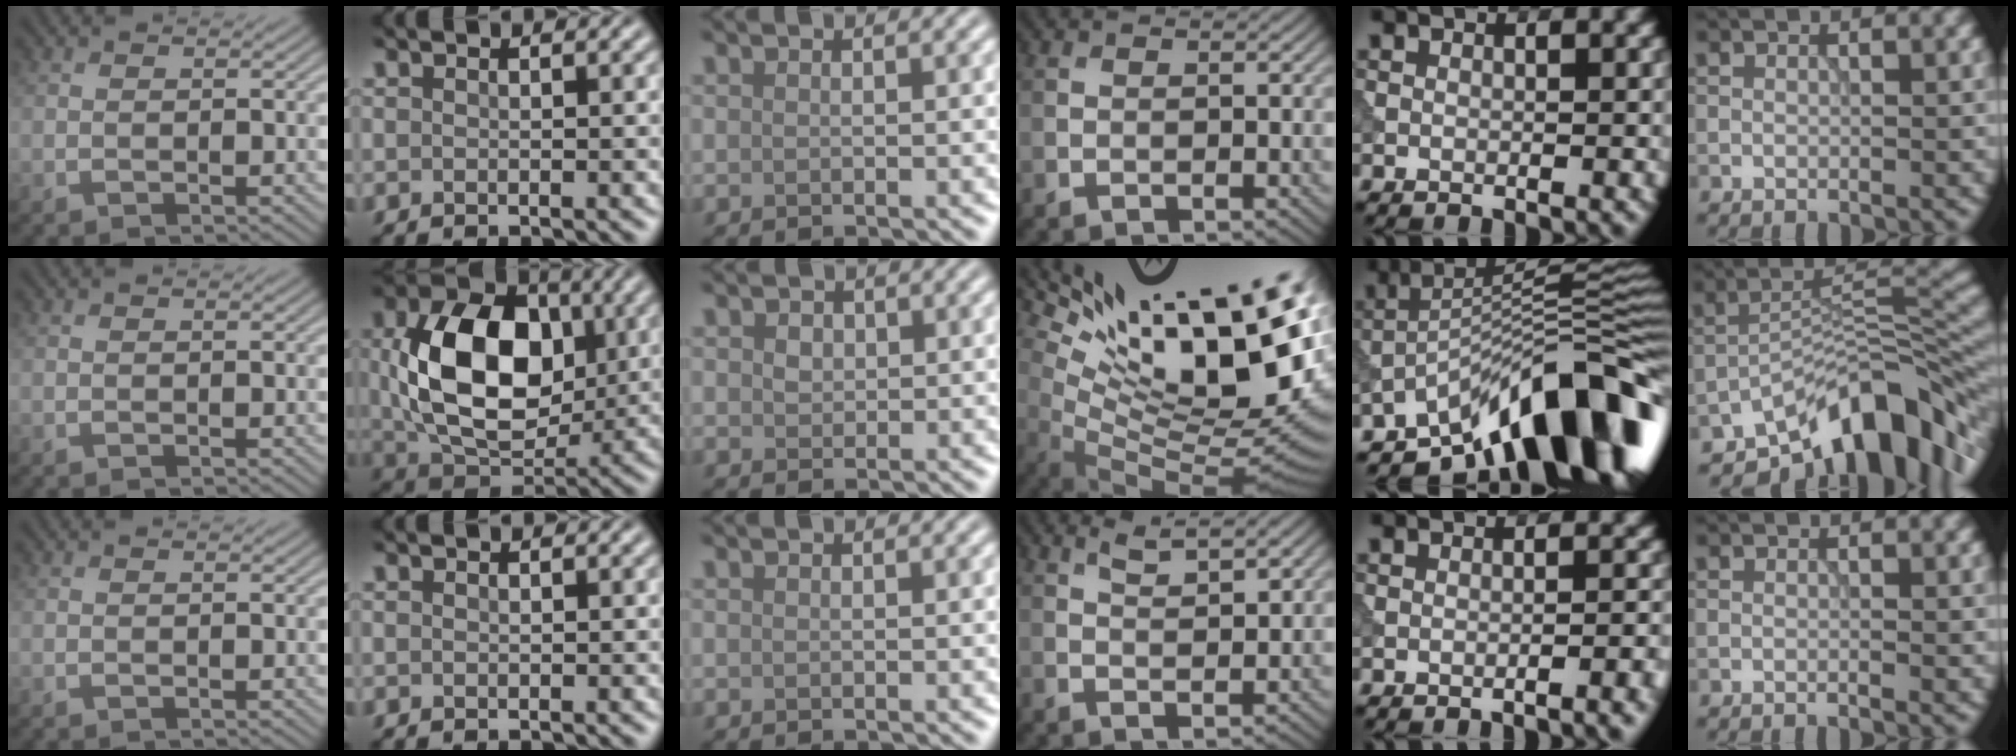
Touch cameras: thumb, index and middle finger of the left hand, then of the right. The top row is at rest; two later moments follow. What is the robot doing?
{"motion": "dispense", "object": "syringe"}